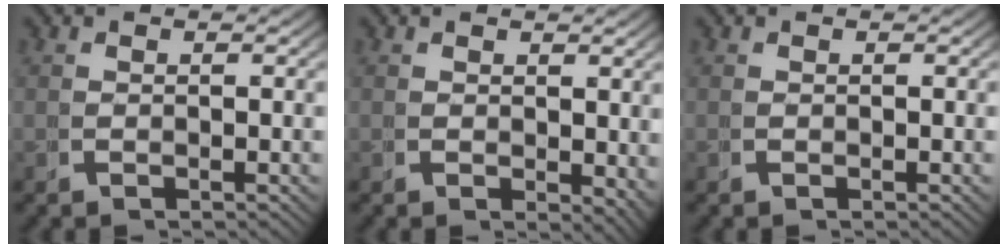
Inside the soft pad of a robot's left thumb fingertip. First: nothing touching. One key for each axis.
{"total": 1.9, "fx": 0.6, "fy": 1.2, "fz": 1.4, "tx": -0.013, "ty": -0.013, "tz": 0.017}
{"total": 0.0}